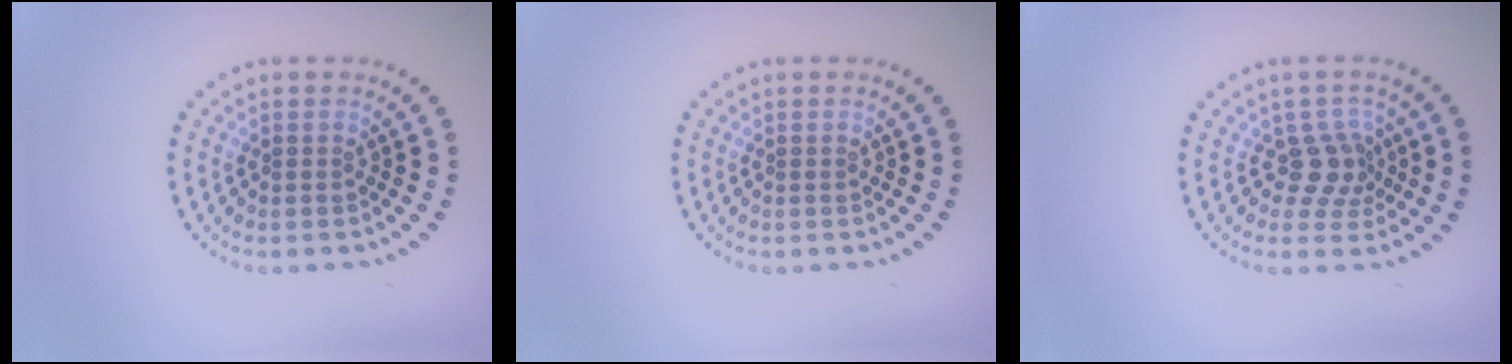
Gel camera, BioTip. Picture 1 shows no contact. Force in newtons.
{"total": 0.0}
{"total": 2.8, "press": 2.0, "slide": 2.0}